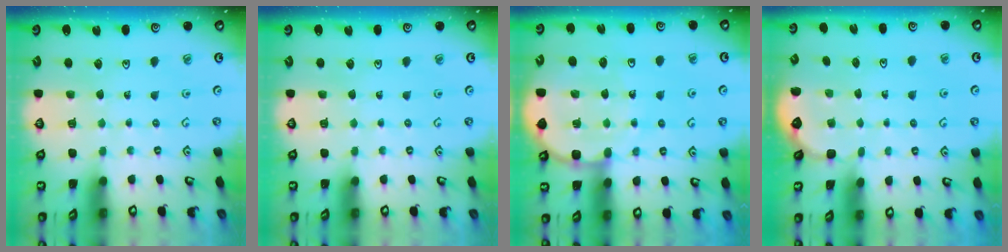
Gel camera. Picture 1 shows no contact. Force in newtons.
{"total": 0.0}
{"total": 9.3, "press": 9.1, "slide": 2.0}
{"total": 1.6, "press": 0.9, "slide": 1.3}